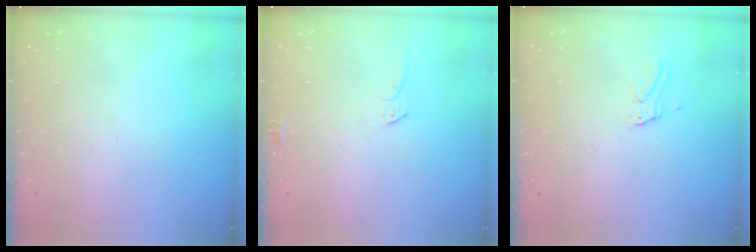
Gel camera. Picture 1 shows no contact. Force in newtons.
{"total": 6.0, "press": 6.0, "slide": 0.4}
{"total": 2.9, "press": 2.9, "slide": 0.1}